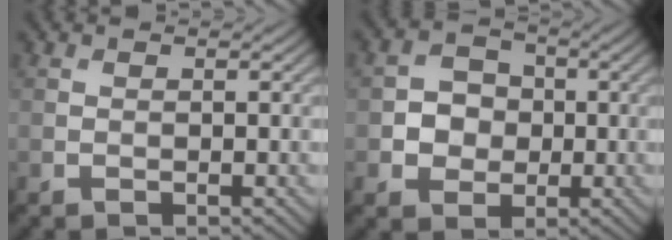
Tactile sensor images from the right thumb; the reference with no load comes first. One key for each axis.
{"total": 4.4, "fx": -0.5, "fy": 4.0, "fz": 1.8, "tx": -0.032, "ty": -0.003, "tz": -0.024}